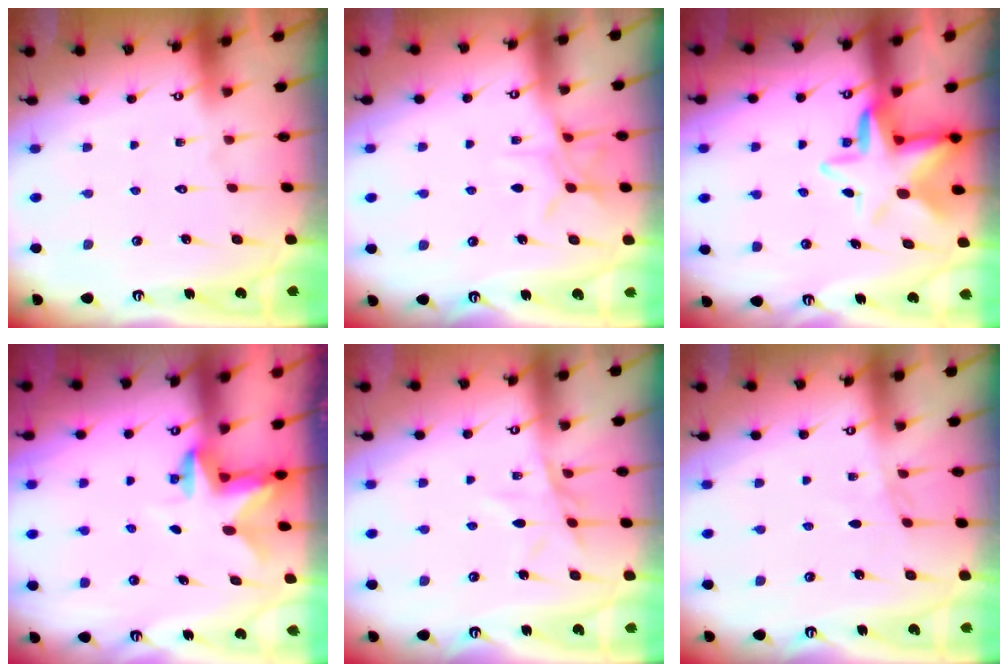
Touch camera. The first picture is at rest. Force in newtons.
{"total": 7.7, "press": 7.7, "slide": 0.6}
{"total": 8.8, "press": 8.6, "slide": 1.6}
{"total": 2.7, "press": 2.6, "slide": 0.5}
{"total": 8.7, "press": 8.7, "slide": 0.7}
{"total": 2.9, "press": 2.9, "slide": 0.4}